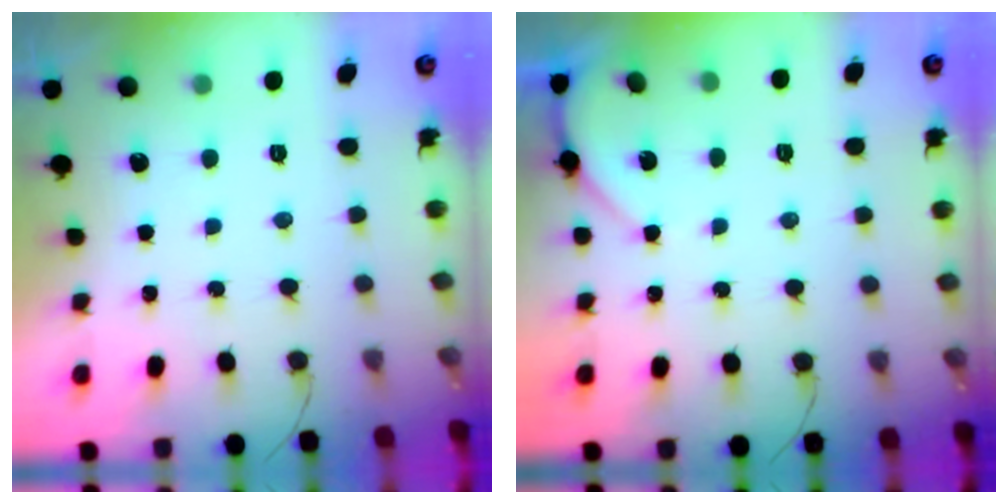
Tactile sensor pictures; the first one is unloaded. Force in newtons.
{"total": 2.3, "press": 2.2, "slide": 0.4}